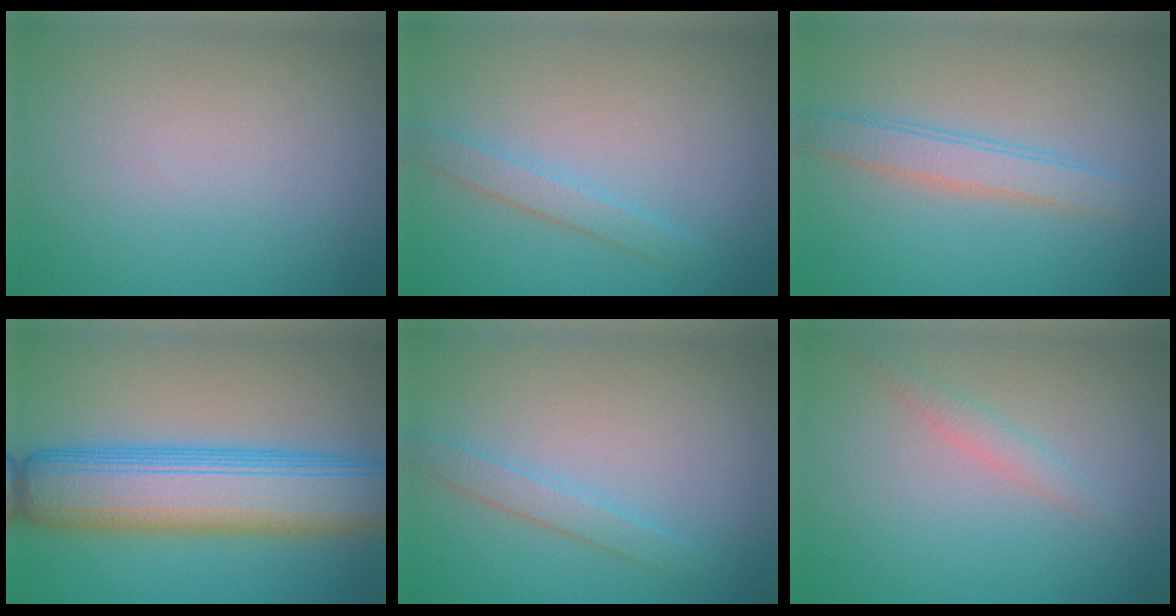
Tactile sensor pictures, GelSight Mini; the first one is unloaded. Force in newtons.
{"total": 1.7, "press": 1.7, "slide": 0.1}
{"total": 2.8, "press": 2.7, "slide": 0.1}
{"total": 10.2, "press": 10.2, "slide": 0.2}
{"total": 1.7, "press": 1.7, "slide": 0.1}
{"total": 2.0, "press": 2.0, "slide": 0.2}